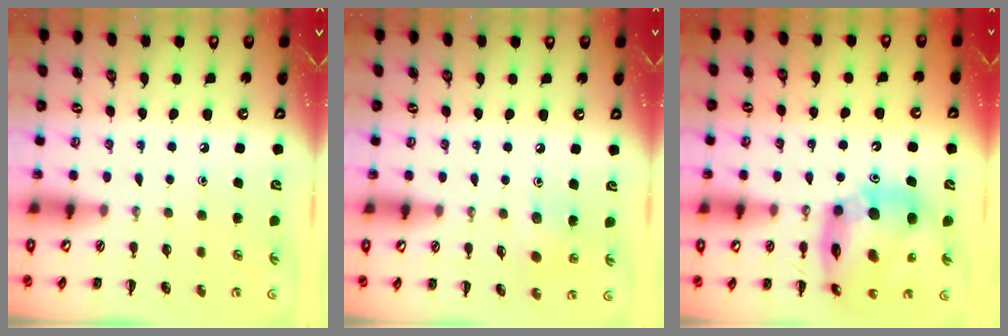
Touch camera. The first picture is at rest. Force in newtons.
{"total": 5.3, "press": 5.2, "slide": 1.2}
{"total": 16.8, "press": 16.1, "slide": 4.7}